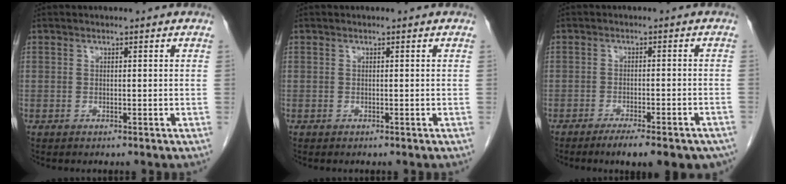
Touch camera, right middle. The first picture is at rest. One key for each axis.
{"total": 0.0}
{"total": 12.5, "fx": -9.9, "fy": 2.8, "fz": 7.1, "tx": -0.062, "ty": 0.002, "tz": -0.125}